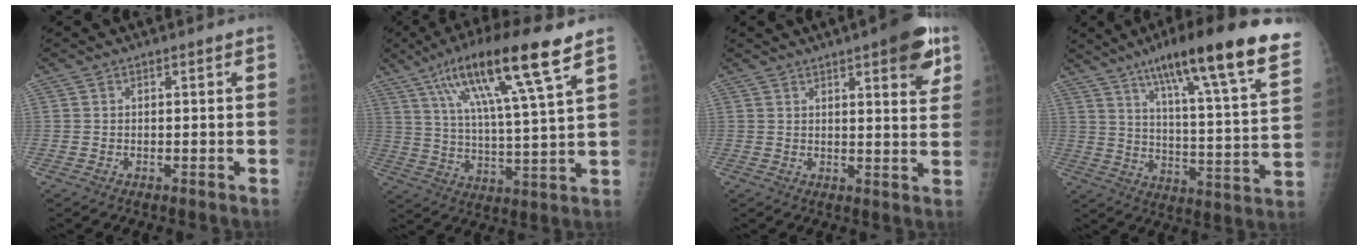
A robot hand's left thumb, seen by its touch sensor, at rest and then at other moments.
{"total": 18.0, "force": [9.8, 2.1, 15.0], "torque": [-0.262, -0.025, 0.172]}
{"total": 9.7, "force": [5.2, 2.7, 7.7], "torque": [-0.077, -0.019, 0.060]}
{"total": 25.1, "force": [15.7, 3.3, 19.3], "torque": [-0.273, -0.041, 0.230]}